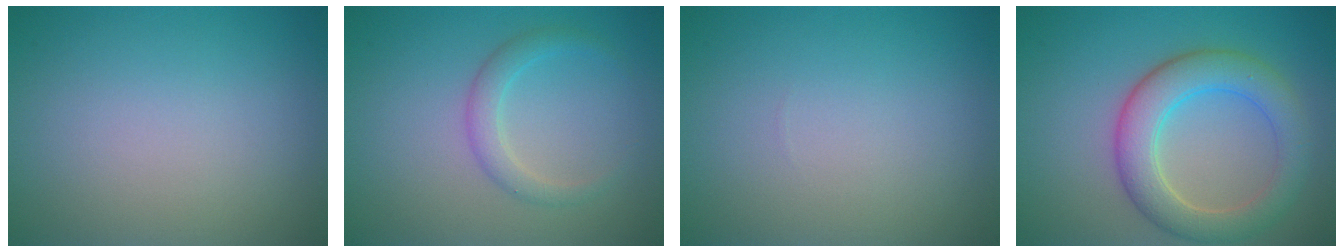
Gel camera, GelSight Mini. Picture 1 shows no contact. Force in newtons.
{"total": 2.0, "press": 2.0, "slide": 0.1}
{"total": 0.0}
{"total": 5.7, "press": 5.7, "slide": 0.4}